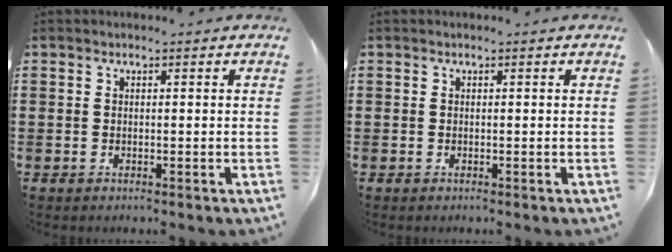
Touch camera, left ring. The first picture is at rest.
{"total": 0.0}